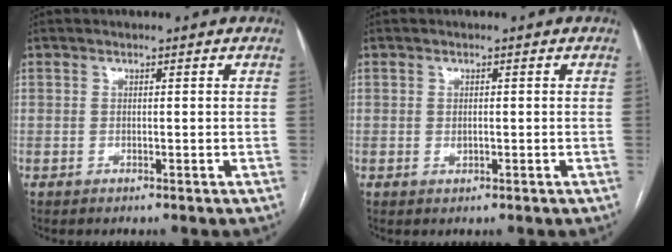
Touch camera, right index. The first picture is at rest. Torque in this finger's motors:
{"motor_torque": [-0.10, 0.04, 0.01, 0.02]}